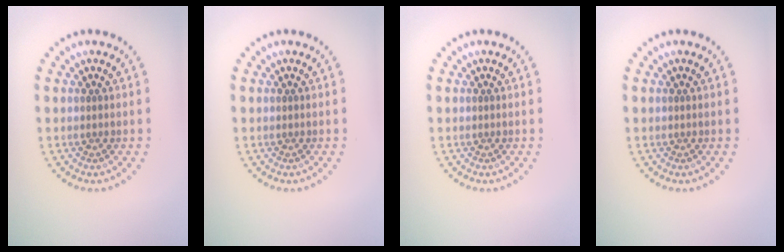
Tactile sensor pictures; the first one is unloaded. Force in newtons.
{"total": 0.0}
{"total": 0.0}
{"total": 0.0}